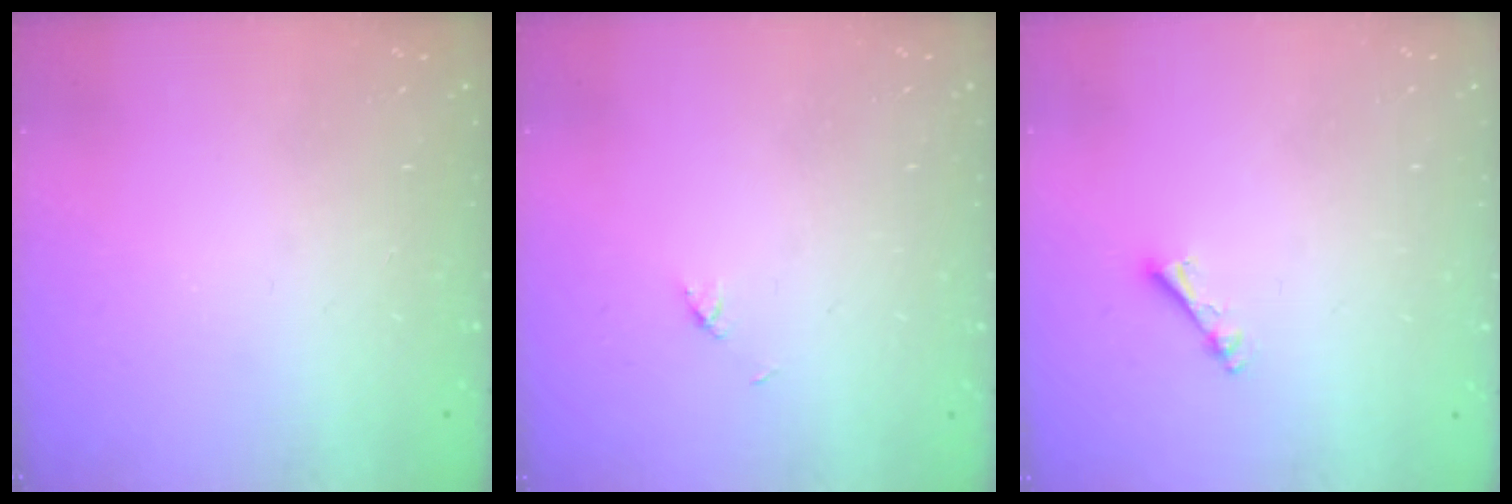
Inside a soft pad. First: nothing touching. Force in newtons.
{"total": 2.1, "press": 2.1, "slide": 0.3}
{"total": 2.5, "press": 2.4, "slide": 0.5}